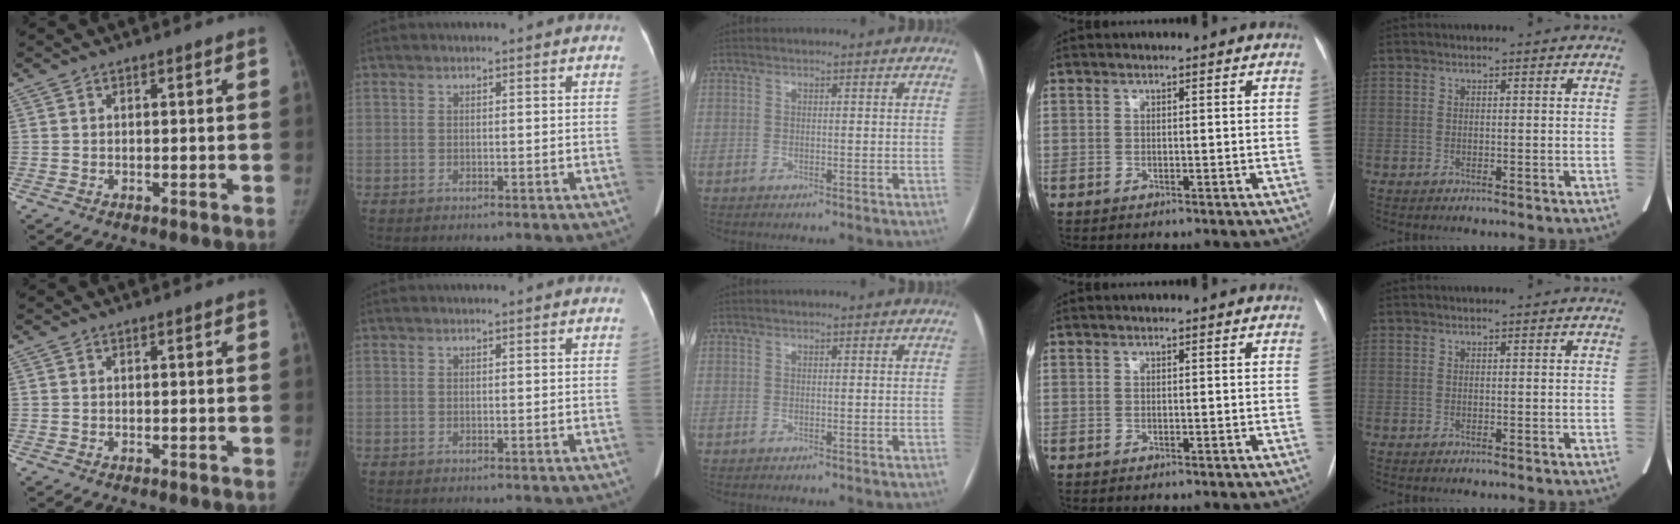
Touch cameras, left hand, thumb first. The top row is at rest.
{}